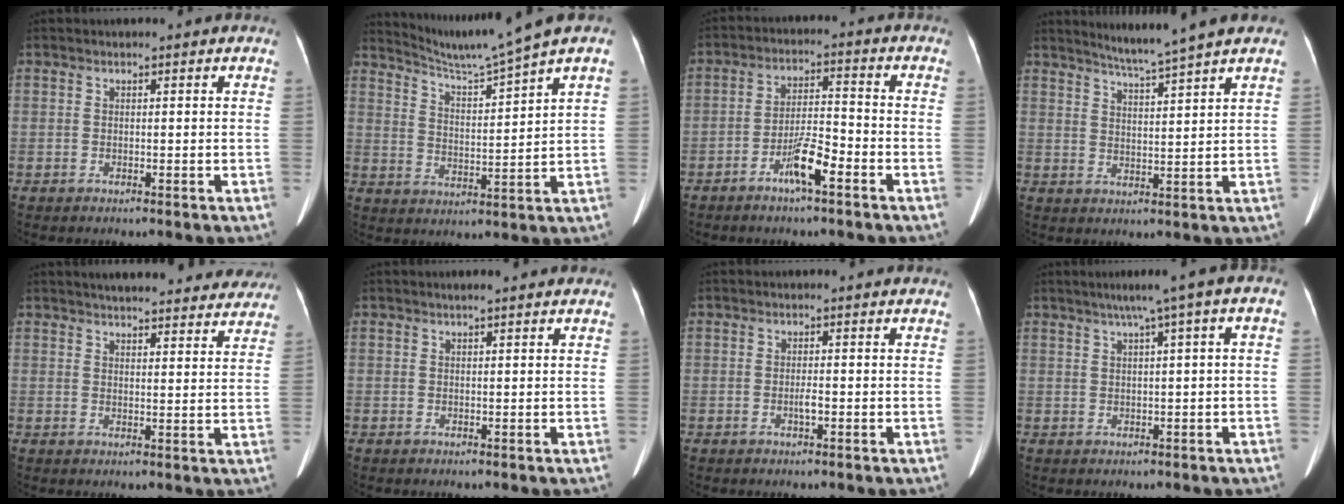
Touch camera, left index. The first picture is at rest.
{"total": 8.4, "force": [7.3, -2.6, 3.1], "torque": [-0.064, -0.019, 0.134]}
{"total": 6.4, "force": [-3.9, 0.9, 4.9], "torque": [-0.102, 0.001, -0.071]}
{"total": 6.2, "force": [5.3, -1.8, 2.5], "torque": [-0.048, -0.007, 0.092]}
{"total": 20.2, "force": [18.4, 4.5, 7.1], "torque": [-0.086, 0.007, 0.218]}
{"total": 2.0, "force": [1.6, 0.1, 1.2], "torque": [-0.014, 0.018, 0.023]}
{"total": 1.3, "force": [-0.7, 0.2, 1.0], "torque": [-0.024, -0.004, -0.012]}
{"total": 6.6, "force": [2.4, 0.1, 6.2], "torque": [-0.088, 0.034, 0.033]}